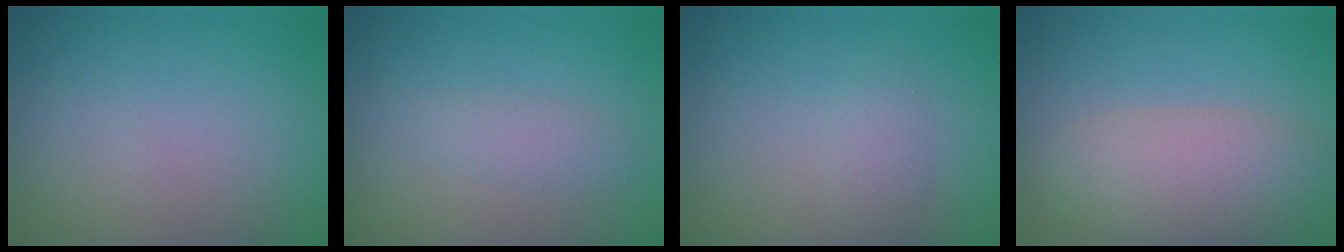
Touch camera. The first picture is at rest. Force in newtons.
{"total": 1.5, "press": 1.5, "slide": 0.0}
{"total": 1.7, "press": 1.7, "slide": 0.0}
{"total": 6.0, "press": 6.0, "slide": 0.4}